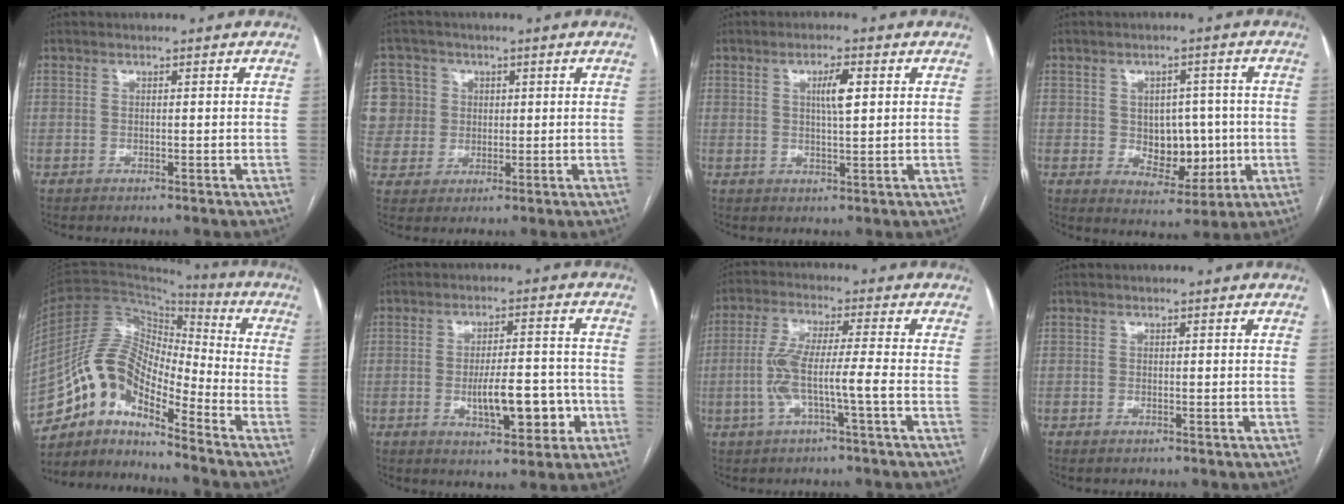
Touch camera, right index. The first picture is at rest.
{"total": 12.1, "force": [2.6, 11.6, 2.4], "torque": [-0.086, 0.043, 0.067]}
{"total": 4.0, "force": [1.2, 0.7, 3.8], "torque": [-0.066, 0.004, 0.020]}
{"total": 7.9, "force": [-0.3, 5.3, 5.8], "torque": [-0.075, 0.009, 0.009]}
{"total": 12.5, "force": [-9.5, 3.8, 7.2], "torque": [-0.140, 0.045, -0.175]}
{"total": 9.2, "force": [-2.4, 3.2, 8.2], "torque": [-0.127, 0.012, -0.030]}
{"total": 7.7, "force": [-2.0, 0.2, 7.5], "torque": [-0.157, 0.014, -0.040]}
{"total": 0.7, "force": [-0.4, 0.4, 0.4], "torque": [-0.008, 0.000, -0.002]}